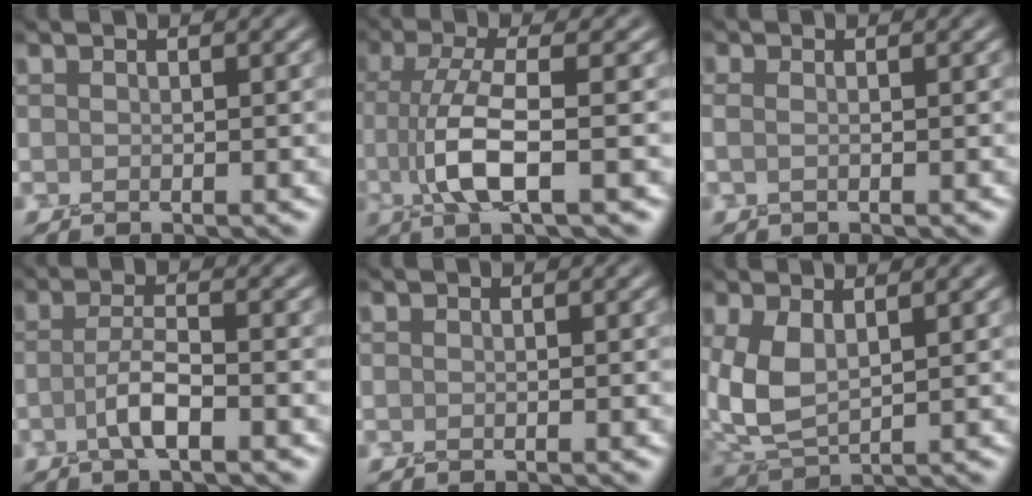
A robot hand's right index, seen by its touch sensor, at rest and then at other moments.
{"total": 5.8, "force": [-1.1, 1.3, 5.5], "torque": [-0.121, 0.001, -0.022]}
{"total": 0.8, "force": [0.0, 0.3, 0.7], "torque": [-0.016, -0.005, -0.003]}
{"total": 2.8, "force": [-1.0, 0.5, 2.6], "torque": [-0.051, 0.005, -0.025]}
{"total": 0.0}
{"total": 4.7, "force": [1.2, 2.4, 3.8], "torque": [-0.100, -0.003, 0.027]}